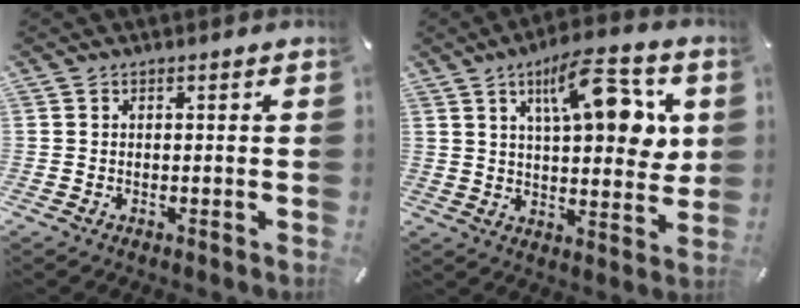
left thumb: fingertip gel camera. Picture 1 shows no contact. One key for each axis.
{"total": 16.0, "fx": 7.0, "fy": 6.1, "fz": 13.0, "tx": -0.192, "ty": -0.023, "tz": 0.109}